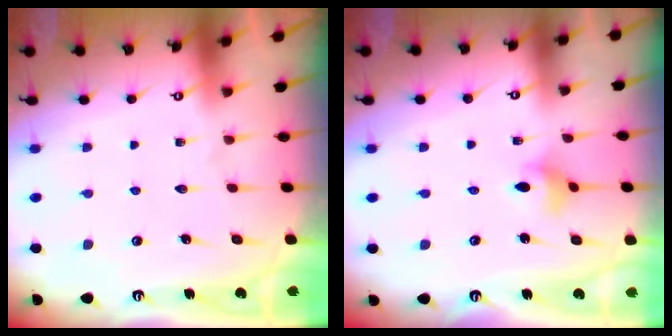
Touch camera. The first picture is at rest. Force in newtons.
{"total": 3.8, "press": 3.8, "slide": 0.6}